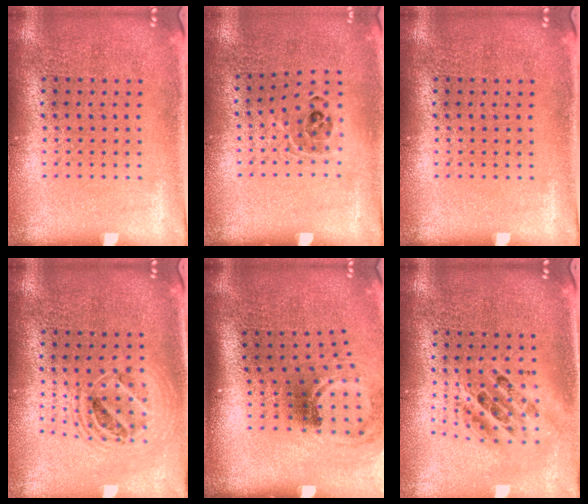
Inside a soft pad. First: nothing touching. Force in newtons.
{"total": 0.9, "press": 0.9, "slide": 0.1}
{"total": 0.0}
{"total": 1.8, "press": 1.5, "slide": 1.0}
{"total": 2.0, "press": 1.3, "slide": 1.5}
{"total": 1.8, "press": 1.5, "slide": 1.1}